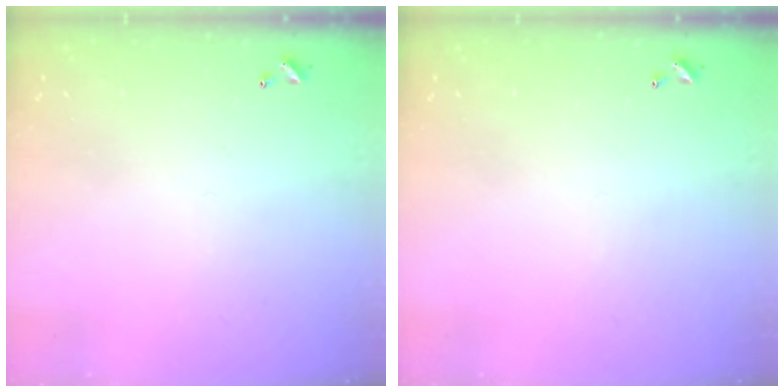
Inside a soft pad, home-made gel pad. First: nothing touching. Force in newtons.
{"total": 0.0}